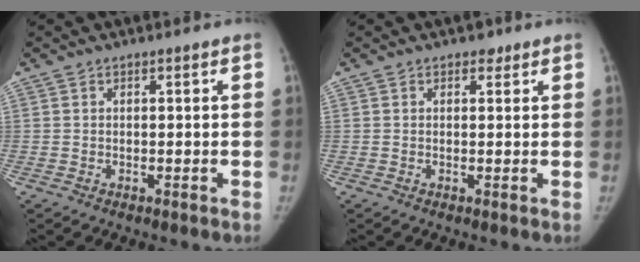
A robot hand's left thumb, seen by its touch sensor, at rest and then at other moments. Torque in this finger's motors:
{"motor_torque": [-0.02, 0.01, 0.35, -0.21, 0.03]}